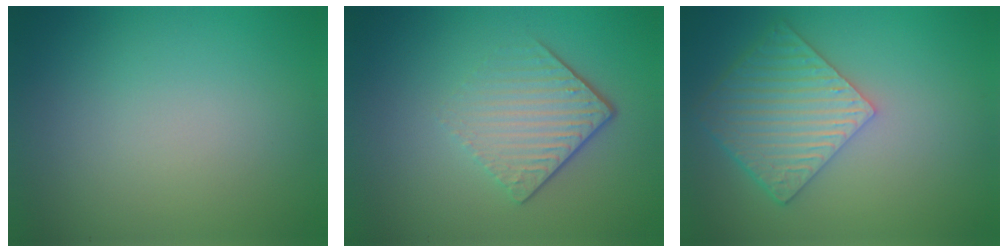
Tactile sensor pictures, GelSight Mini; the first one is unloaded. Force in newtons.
{"total": 4.3, "press": 2.9, "slide": 3.2}
{"total": 6.0, "press": 4.5, "slide": 3.9}